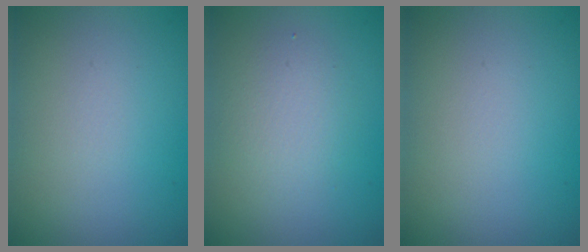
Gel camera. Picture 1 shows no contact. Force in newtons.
{"total": 2.5, "press": 2.5, "slide": 0.1}
{"total": 0.0}